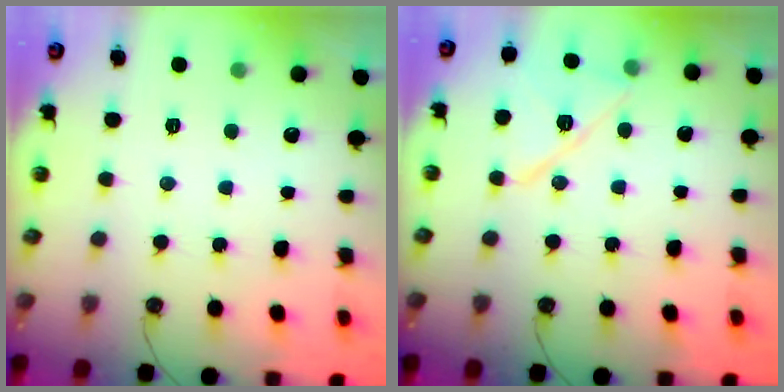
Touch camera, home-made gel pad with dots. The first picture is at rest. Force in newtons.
{"total": 13.5, "press": 13.5, "slide": 0.4}